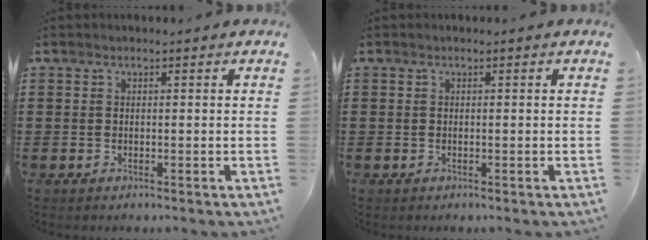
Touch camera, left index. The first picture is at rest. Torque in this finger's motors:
{"motor_torque": [-0.03, -0.01, 0.00, 0.00]}